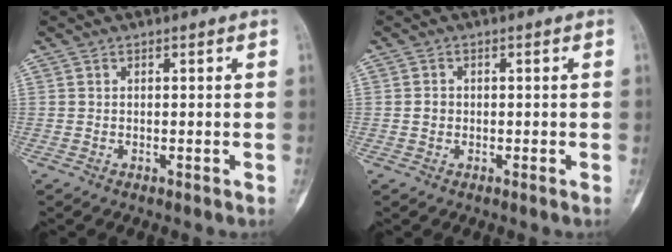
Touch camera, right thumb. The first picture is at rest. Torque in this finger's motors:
{"motor_torque": [0.34, 0.19, 0.08, -0.19, 0.03]}